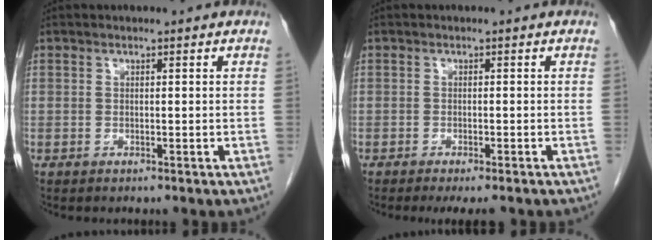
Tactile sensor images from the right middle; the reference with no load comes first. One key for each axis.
{"total": 4.5, "fx": -3.6, "fy": 0.8, "fz": 2.5, "tx": -0.025, "ty": -0.008, "tz": -0.051}